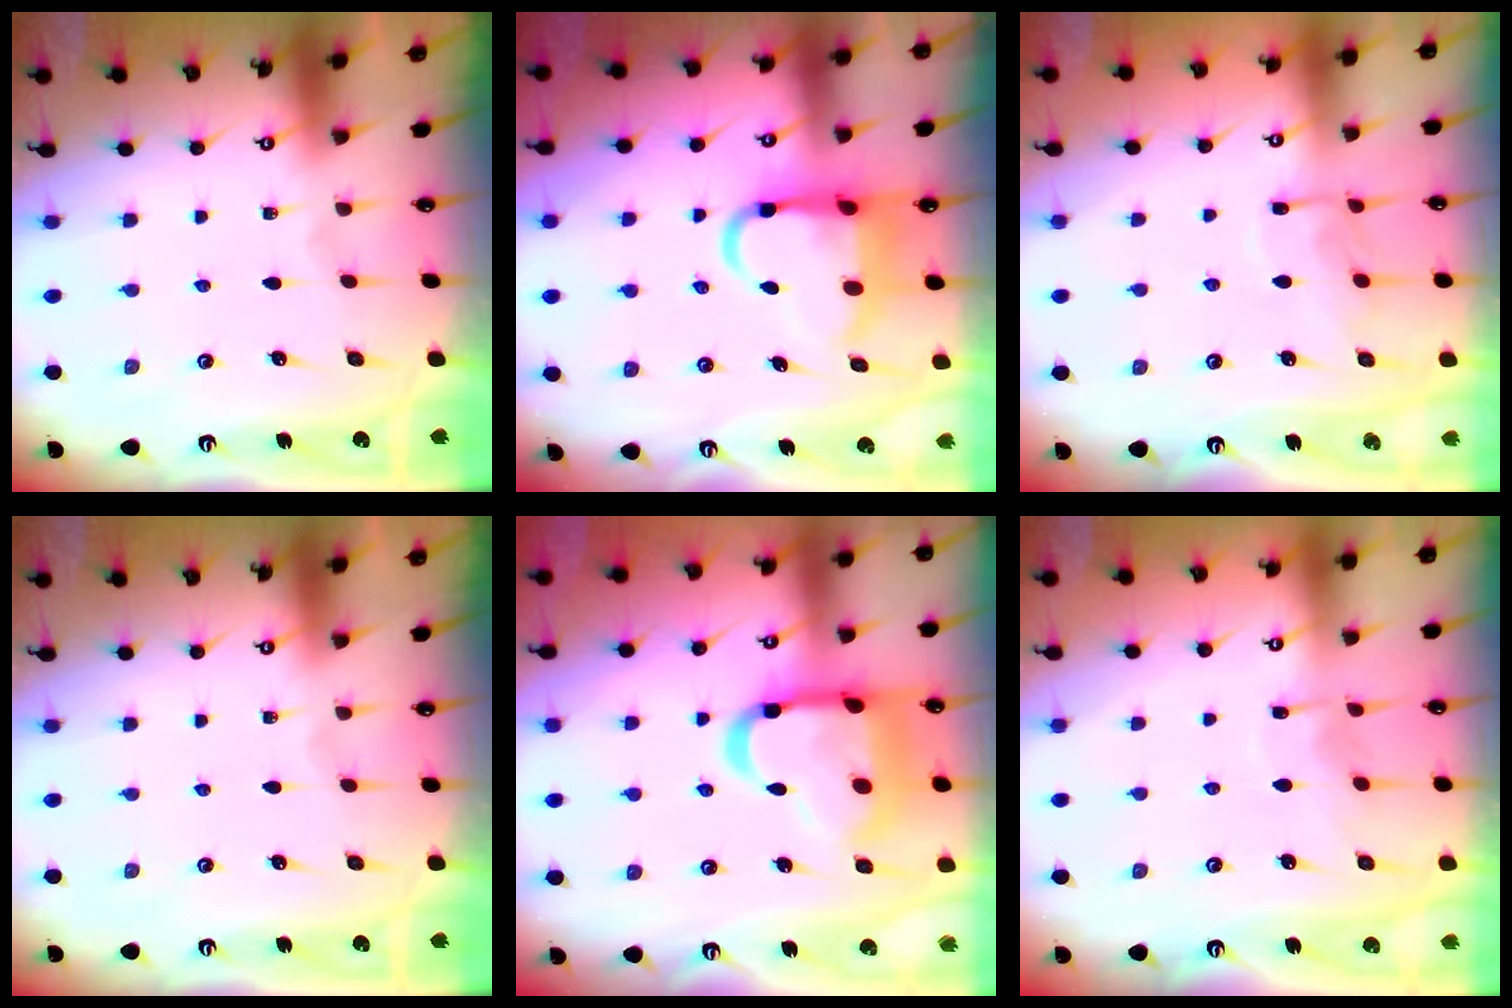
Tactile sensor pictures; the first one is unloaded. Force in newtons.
{"total": 11.0, "press": 10.8, "slide": 2.0}
{"total": 7.8, "press": 7.7, "slide": 0.6}
{"total": 0.0}
{"total": 21.6, "press": 21.5, "slide": 1.9}
{"total": 4.8, "press": 4.8, "slide": 0.5}